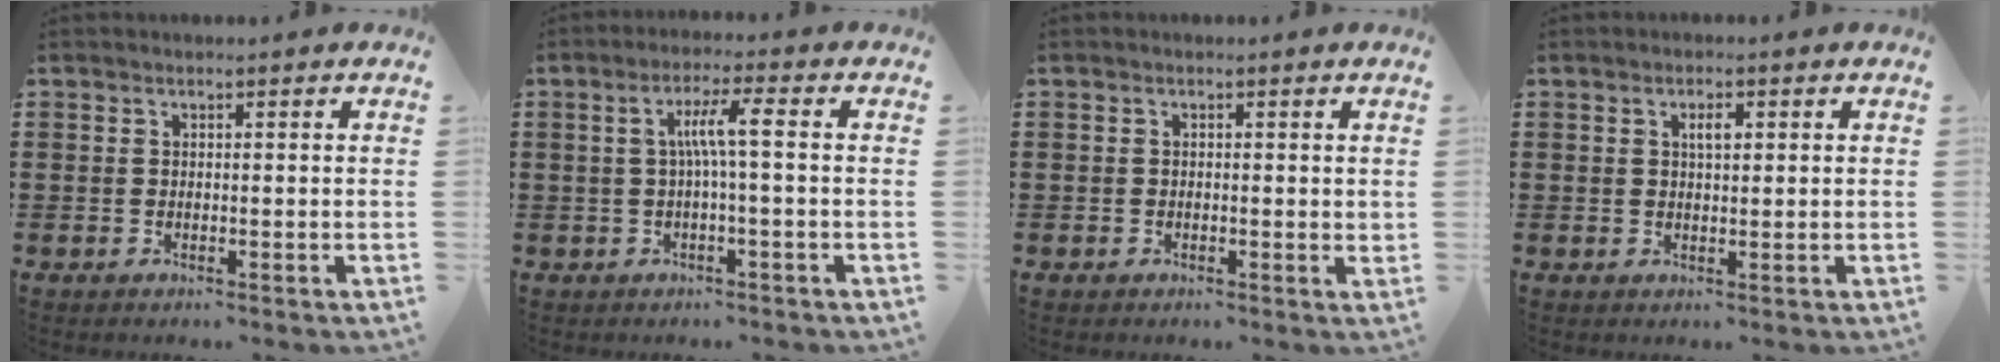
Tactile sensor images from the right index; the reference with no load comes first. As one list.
[{"total": 5.2, "force": [0.1, 0.3, 5.1], "torque": [-0.098, 0.005, -0.005]}, {"total": 0.5, "force": [0.0, 0.5, 0.1], "torque": [-0.003, 0.002, -0.001]}, {"total": 2.0, "force": [0.6, 0.7, 1.8], "torque": [-0.029, 0.002, 0.007]}]